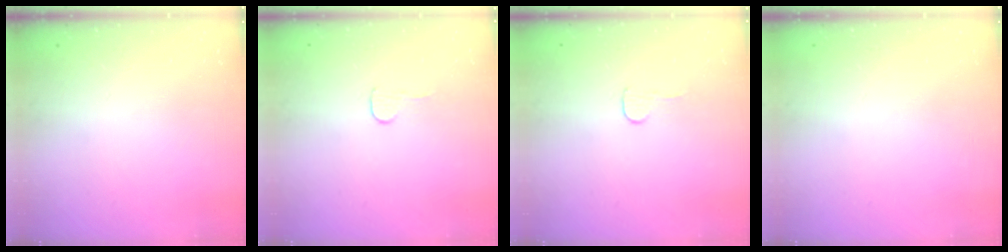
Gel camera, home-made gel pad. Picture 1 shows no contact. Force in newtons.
{"total": 3.7, "press": 3.7, "slide": 0.3}
{"total": 3.7, "press": 3.7, "slide": 0.3}
{"total": 0.0}